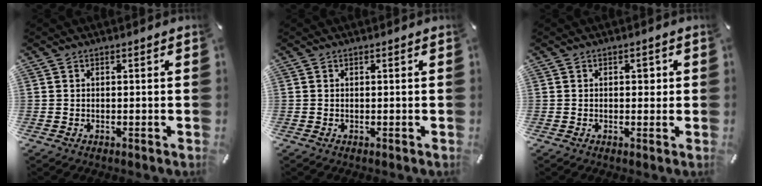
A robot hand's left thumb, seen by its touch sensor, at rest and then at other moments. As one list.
[{"total": 0.0}, {"total": 1.9, "force": [0.3, 1.4, 1.4], "torque": [-0.004, -0.002, -0.004]}]